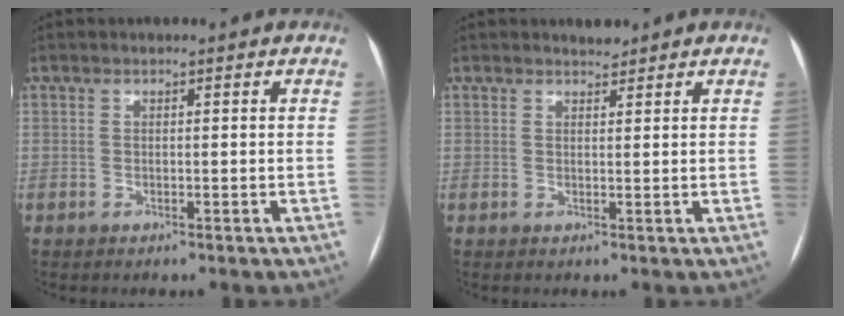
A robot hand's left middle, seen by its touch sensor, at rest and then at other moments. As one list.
[{"total": 1.4, "force": [1.4, 0.4, 0.2], "torque": [-0.009, 0.000, 0.022]}]